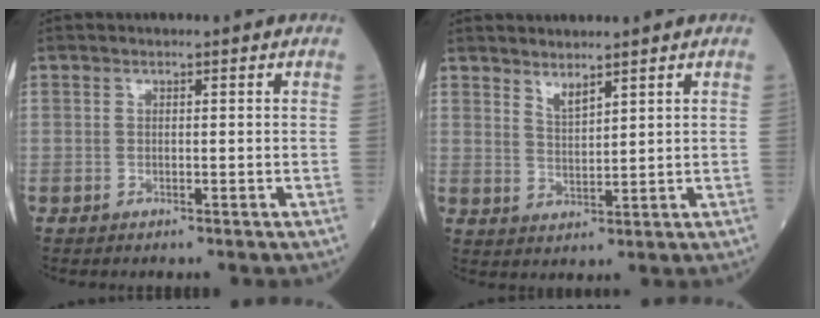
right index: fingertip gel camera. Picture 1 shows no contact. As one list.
[{"total": 2.7, "force": [2.3, 0.3, 1.4], "torque": [-0.029, -0.013, 0.051]}]